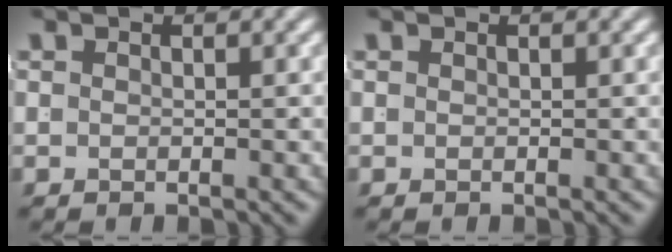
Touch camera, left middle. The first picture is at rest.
{"total": 0.0}